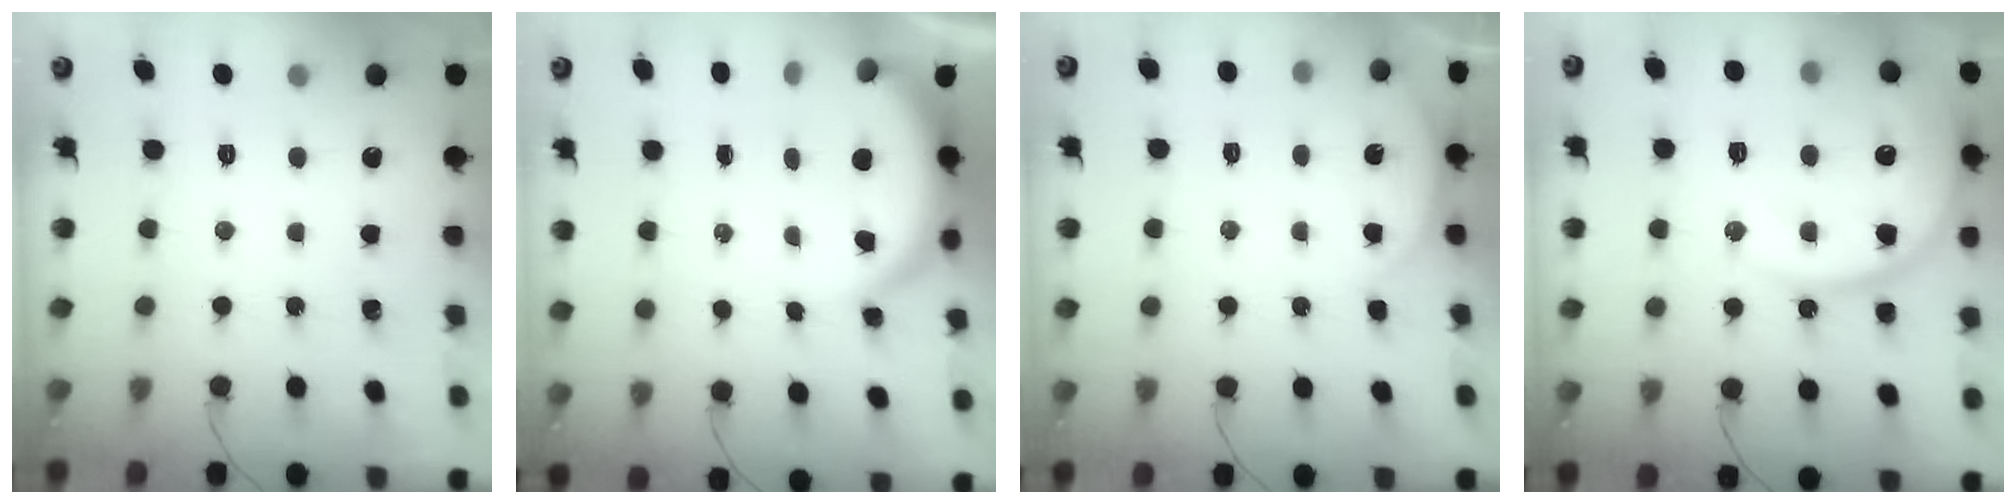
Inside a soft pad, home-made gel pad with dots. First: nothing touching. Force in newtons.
{"total": 5.1, "press": 5.1, "slide": 0.4}
{"total": 2.7, "press": 2.3, "slide": 1.4}
{"total": 15.6, "press": 15.5, "slide": 1.7}